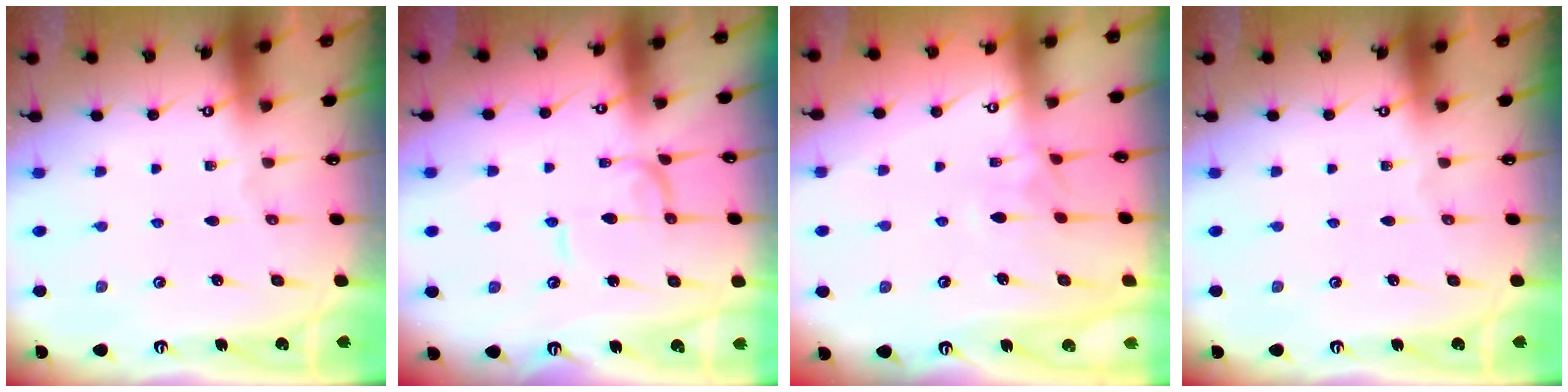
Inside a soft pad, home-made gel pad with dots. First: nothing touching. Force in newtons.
{"total": 0.9, "press": 0.9, "slide": 0.1}
{"total": 1.9, "press": 1.7, "slide": 0.7}
{"total": 0.0}